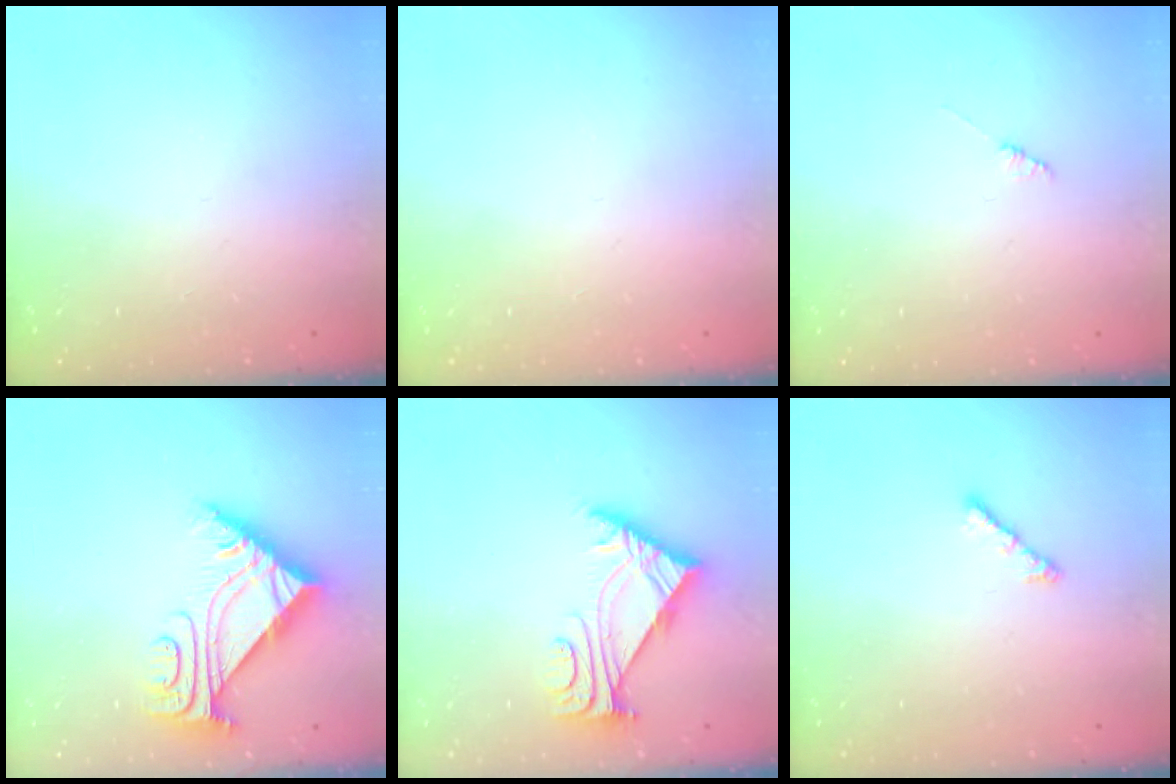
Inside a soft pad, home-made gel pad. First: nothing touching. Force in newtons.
{"total": 0.0}
{"total": 0.9, "press": 0.8, "slide": 0.2}
{"total": 8.3, "press": 8.3, "slide": 0.7}
{"total": 5.6, "press": 5.5, "slide": 1.0}
{"total": 3.0, "press": 2.9, "slide": 0.6}